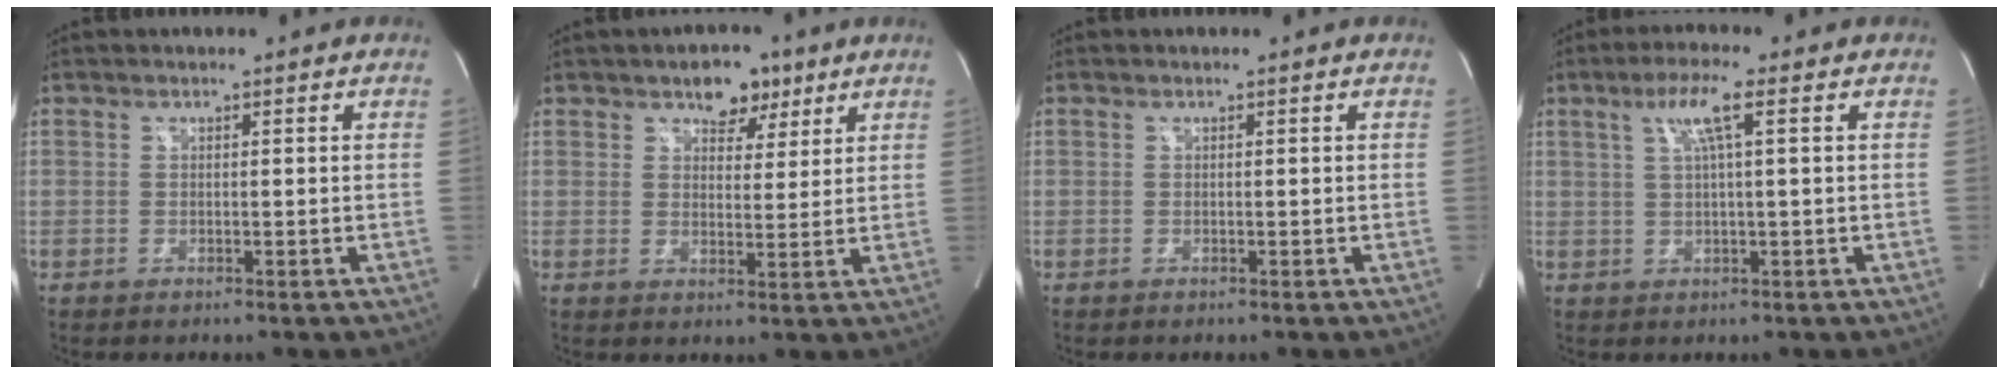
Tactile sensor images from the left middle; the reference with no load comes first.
{"total": 5.3, "force": [3.5, 3.0, 2.7], "torque": [-0.033, 0.009, 0.053]}
{"total": 0.5, "force": [-0.2, -0.3, -0.4], "torque": [0.012, -0.004, -0.004]}
{"total": 5.1, "force": [2.0, -0.1, 4.7], "torque": [-0.092, 0.007, 0.037]}